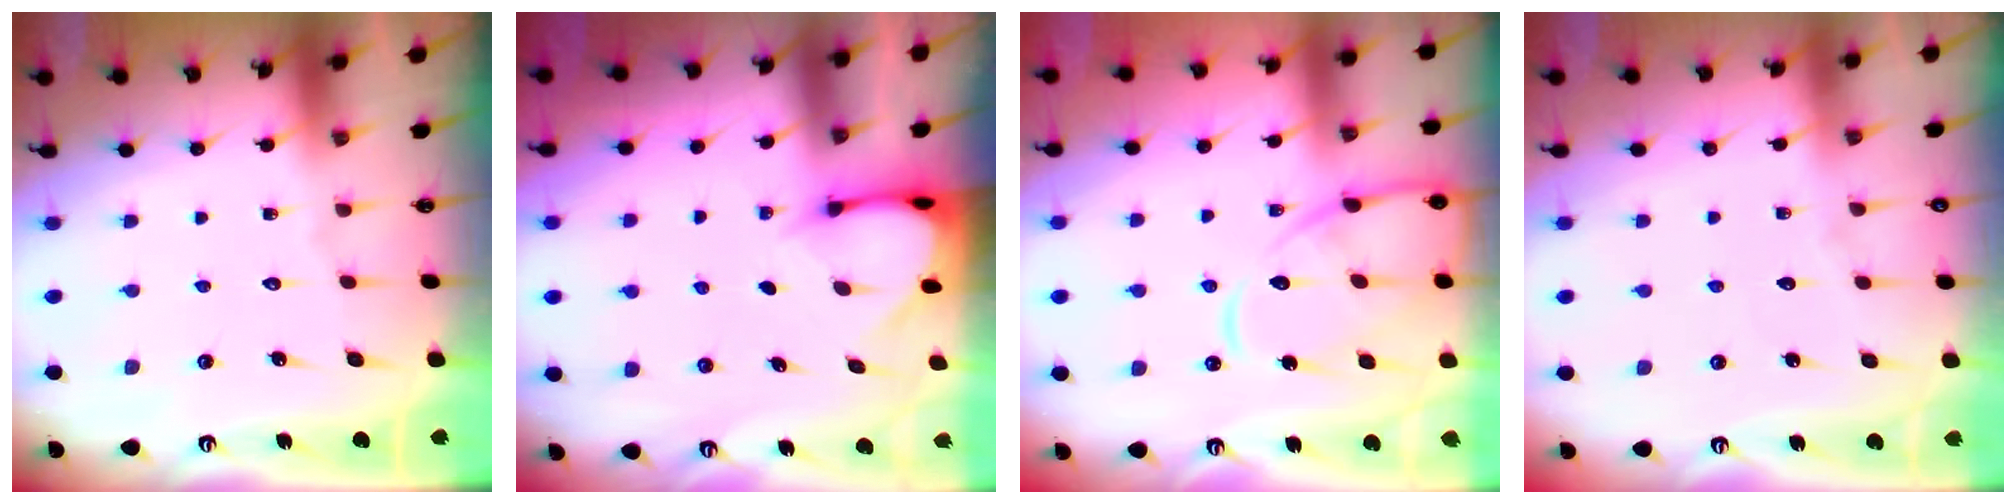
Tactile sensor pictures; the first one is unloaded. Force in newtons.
{"total": 3.0, "press": 3.0, "slide": 0.2}
{"total": 13.5, "press": 13.4, "slide": 1.2}
{"total": 2.8, "press": 2.8, "slide": 0.4}